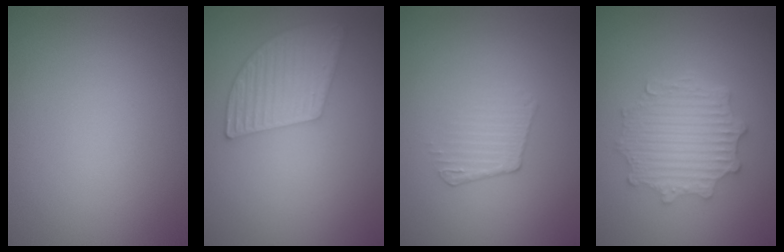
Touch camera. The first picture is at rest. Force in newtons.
{"total": 5.2, "press": 3.9, "slide": 3.4}
{"total": 1.5, "press": 0.7, "slide": 1.4}
{"total": 4.5, "press": 3.6, "slide": 2.6}